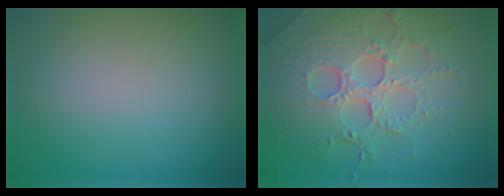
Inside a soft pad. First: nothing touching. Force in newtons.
{"total": 7.0, "press": 5.4, "slide": 4.6}